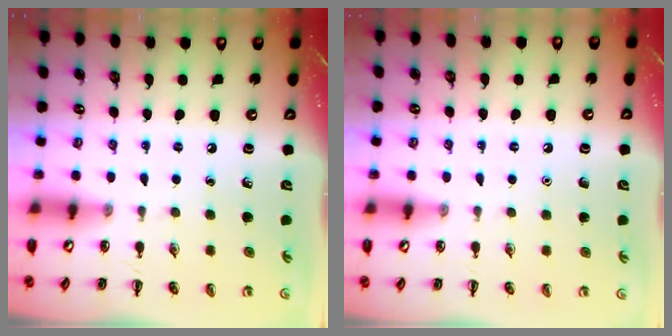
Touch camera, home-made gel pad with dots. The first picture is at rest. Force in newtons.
{"total": 1.5, "press": 1.5, "slide": 0.2}